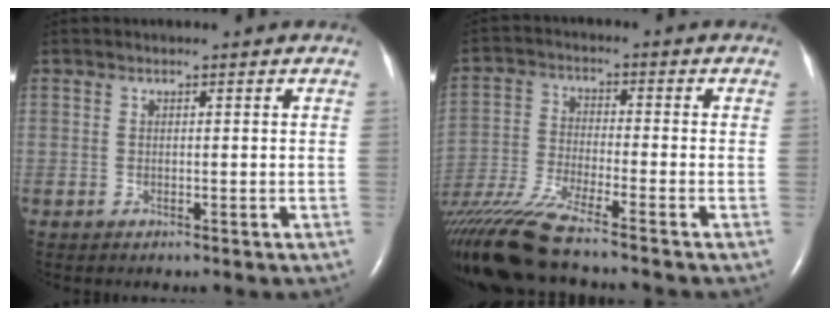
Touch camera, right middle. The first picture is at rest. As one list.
[{"total": 13.0, "force": [-11.2, -1.1, 6.5], "torque": [-0.133, -0.033, -0.203]}]